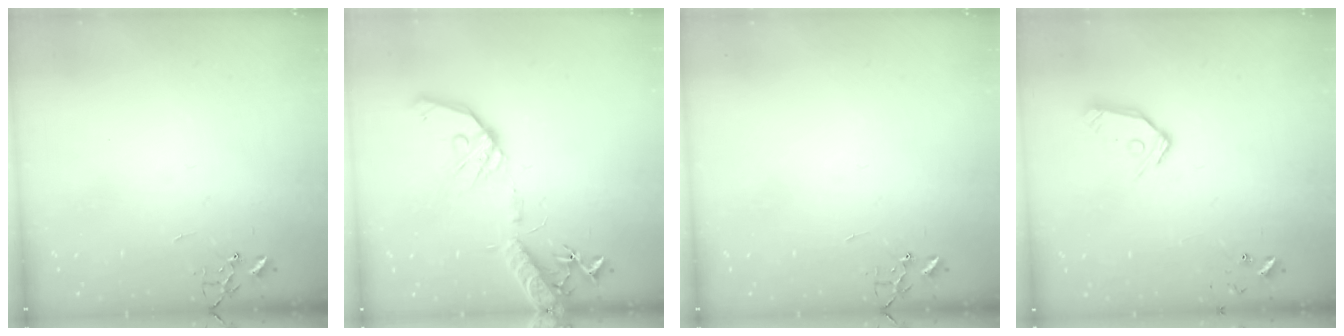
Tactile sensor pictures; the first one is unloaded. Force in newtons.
{"total": 16.3, "press": 16.0, "slide": 3.2}
{"total": 0.0}
{"total": 10.1, "press": 10.1, "slide": 1.2}